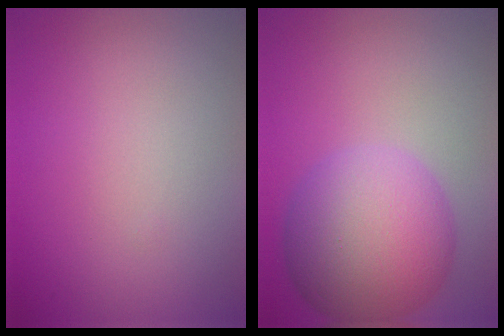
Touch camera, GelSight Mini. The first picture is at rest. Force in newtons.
{"total": 9.9, "press": 9.8, "slide": 0.5}